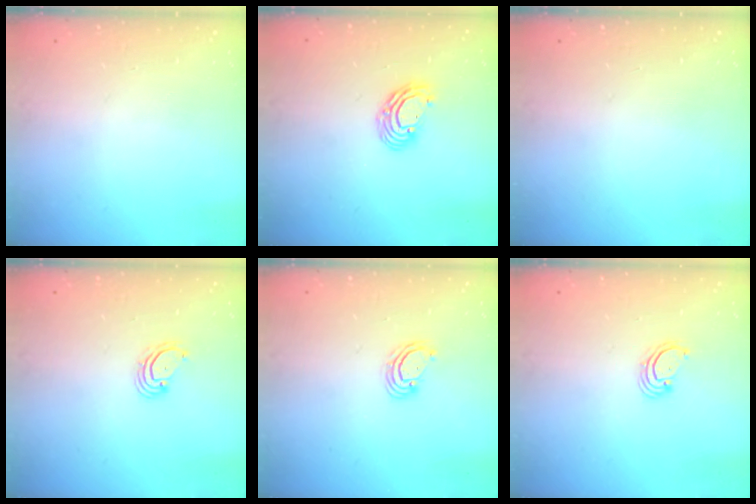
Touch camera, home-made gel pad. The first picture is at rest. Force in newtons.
{"total": 6.9, "press": 6.9, "slide": 0.8}
{"total": 0.0}
{"total": 3.0, "press": 3.0, "slide": 0.2}
{"total": 3.0, "press": 2.9, "slide": 0.3}
{"total": 2.5, "press": 2.5, "slide": 0.3}